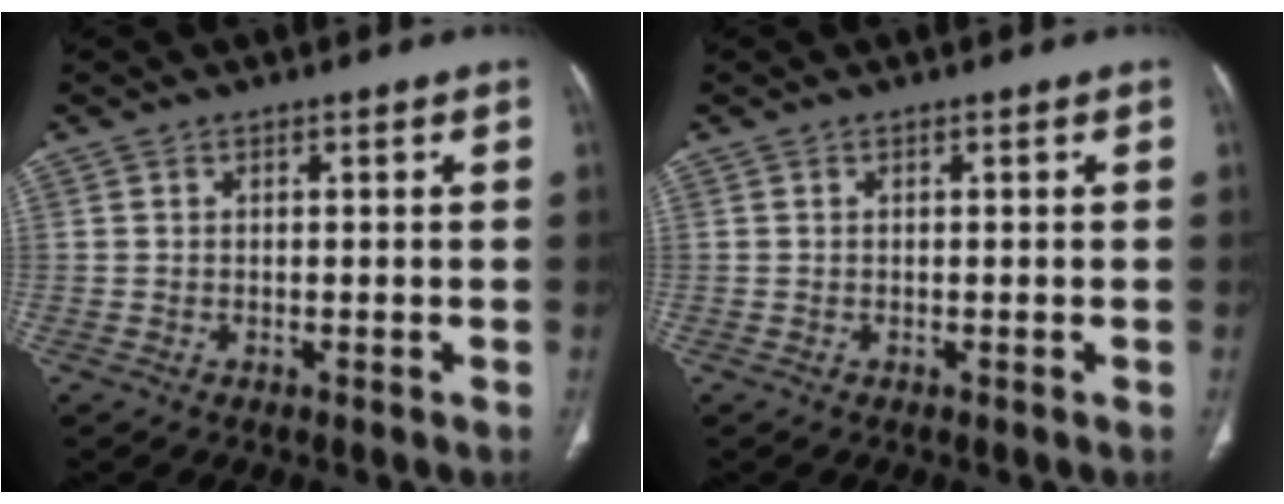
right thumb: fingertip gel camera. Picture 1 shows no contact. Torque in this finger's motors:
{"motor_torque": [0.00, 0.00, 0.00, 0.00, 0.00]}